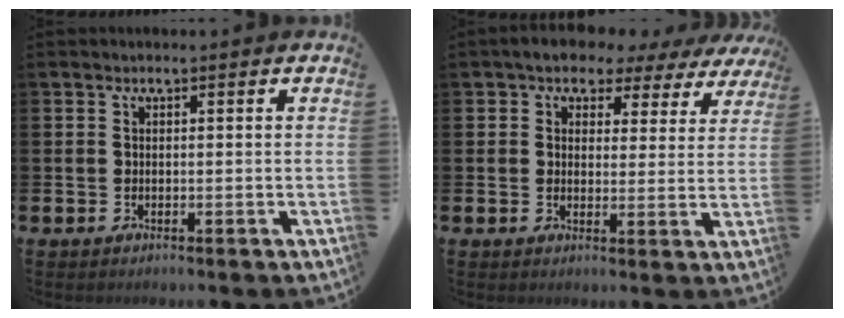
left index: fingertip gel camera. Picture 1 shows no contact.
{"total": 4.0, "force": [3.2, 2.3, 0.7], "torque": [-0.031, -0.019, 0.052]}